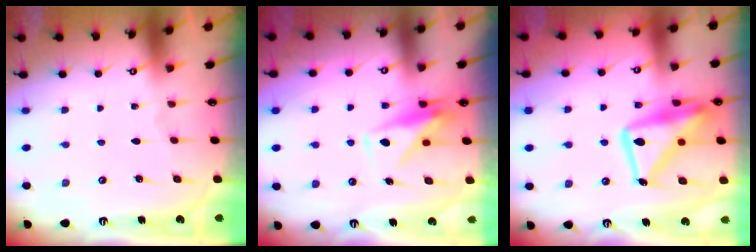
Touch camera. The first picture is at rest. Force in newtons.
{"total": 7.7, "press": 7.7, "slide": 0.2}
{"total": 19.4, "press": 19.3, "slide": 1.9}